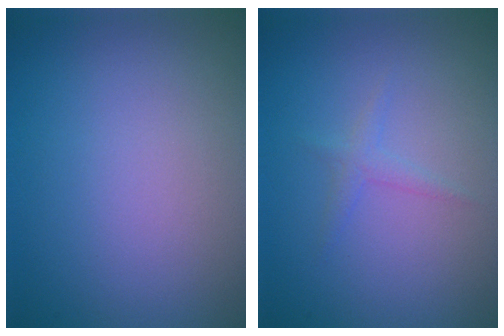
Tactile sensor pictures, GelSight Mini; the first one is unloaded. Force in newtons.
{"total": 1.0, "press": 1.0, "slide": 0.1}